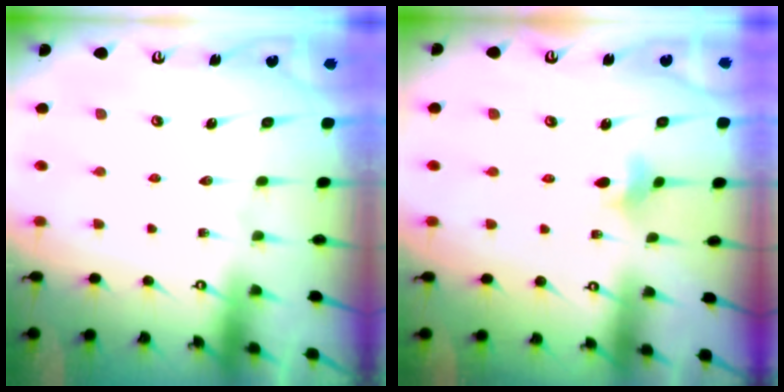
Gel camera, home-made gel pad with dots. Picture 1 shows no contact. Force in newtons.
{"total": 3.9, "press": 3.8, "slide": 0.7}